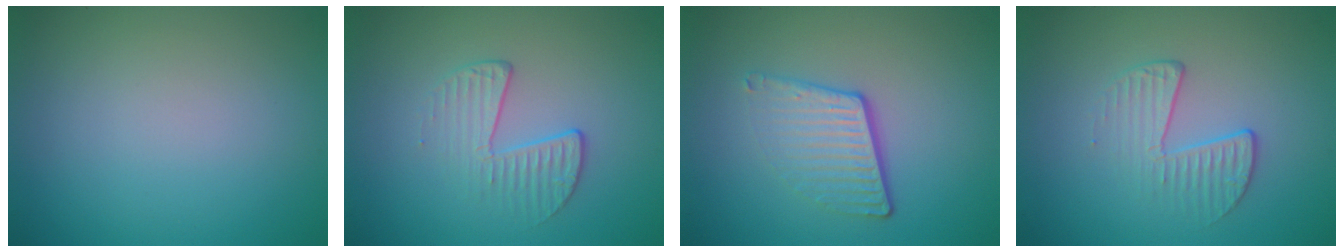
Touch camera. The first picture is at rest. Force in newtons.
{"total": 2.2, "press": 1.3, "slide": 1.8}
{"total": 4.0, "press": 2.6, "slide": 3.0}
{"total": 2.2, "press": 1.3, "slide": 1.8}